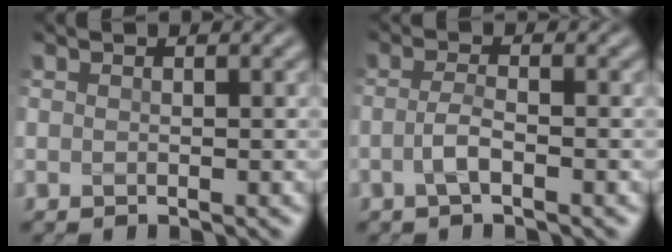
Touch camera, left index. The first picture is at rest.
{"total": 1.7, "force": [-0.5, 0.4, 1.6], "torque": [-0.034, 0.005, -0.016]}